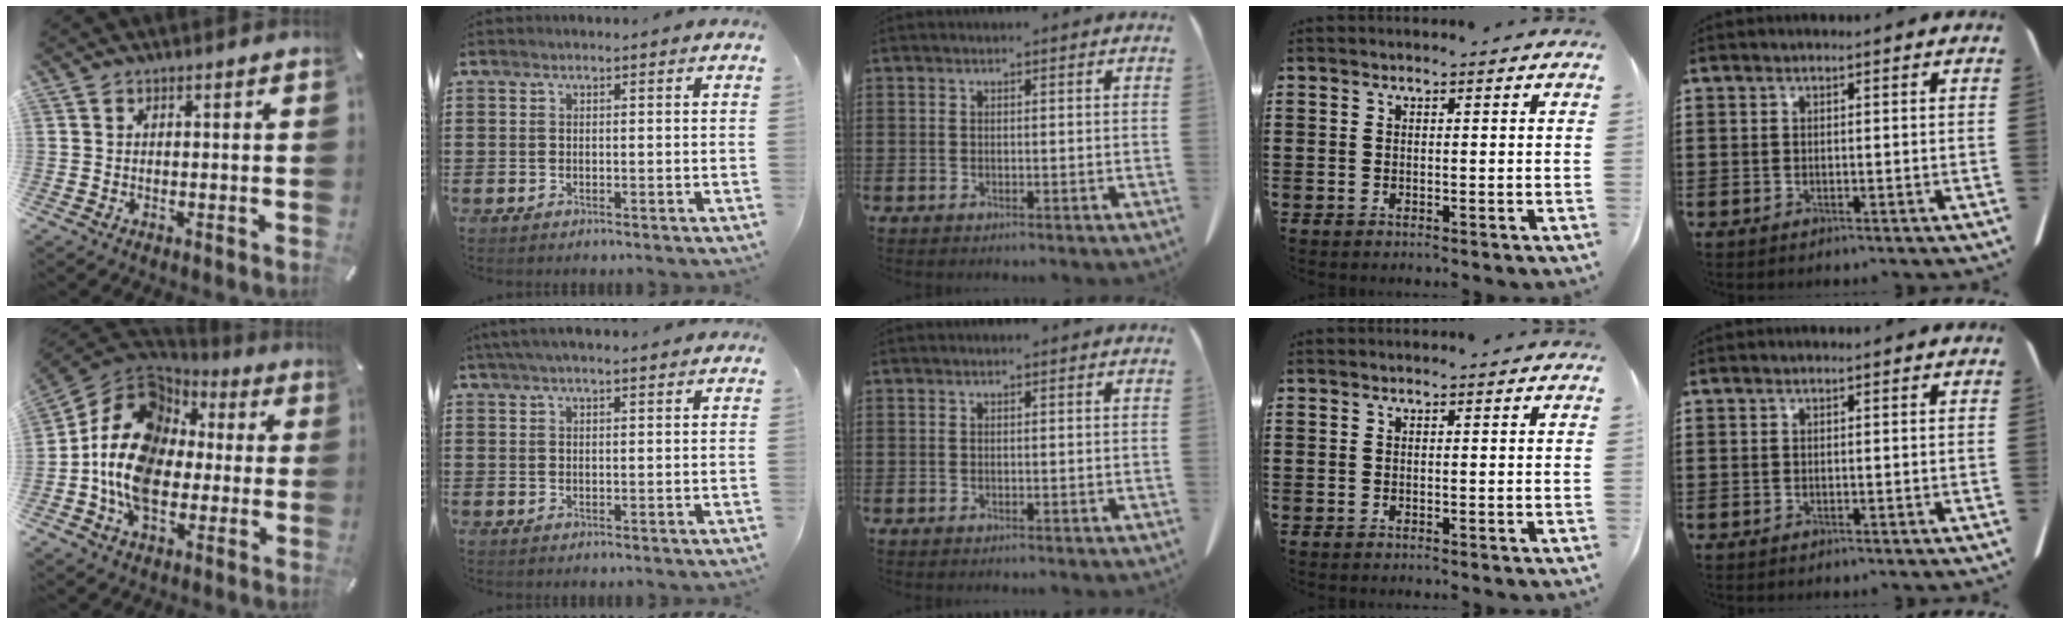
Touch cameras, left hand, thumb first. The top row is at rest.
{"thumb": {"total": 16.3, "force": [-2.1, 12.7, 10.1], "torque": [-0.230, 0.014, -0.043]}, "index": {"total": 2.7, "force": [2.1, 0.4, 1.7], "torque": [-0.036, 0.006, 0.040]}}